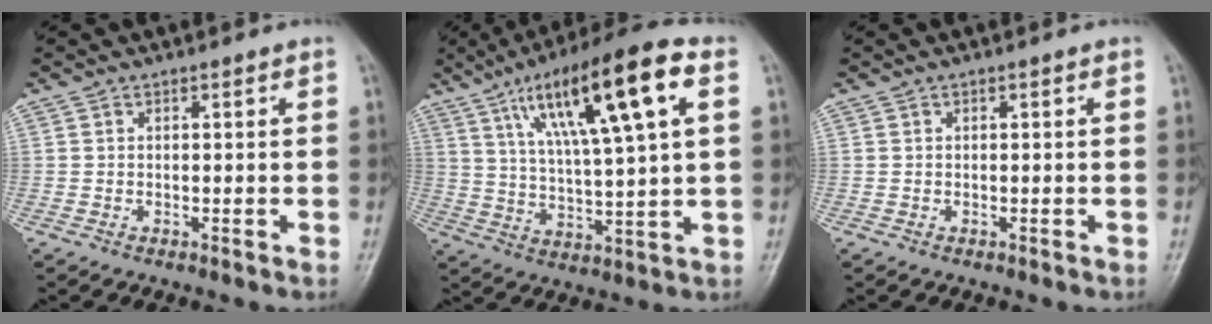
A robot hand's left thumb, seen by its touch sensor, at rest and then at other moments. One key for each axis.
{"total": 20.3, "fx": 8.3, "fy": 4.1, "fz": 18.0, "tx": -0.295, "ty": 0.002, "tz": 0.140}
{"total": 0.0}